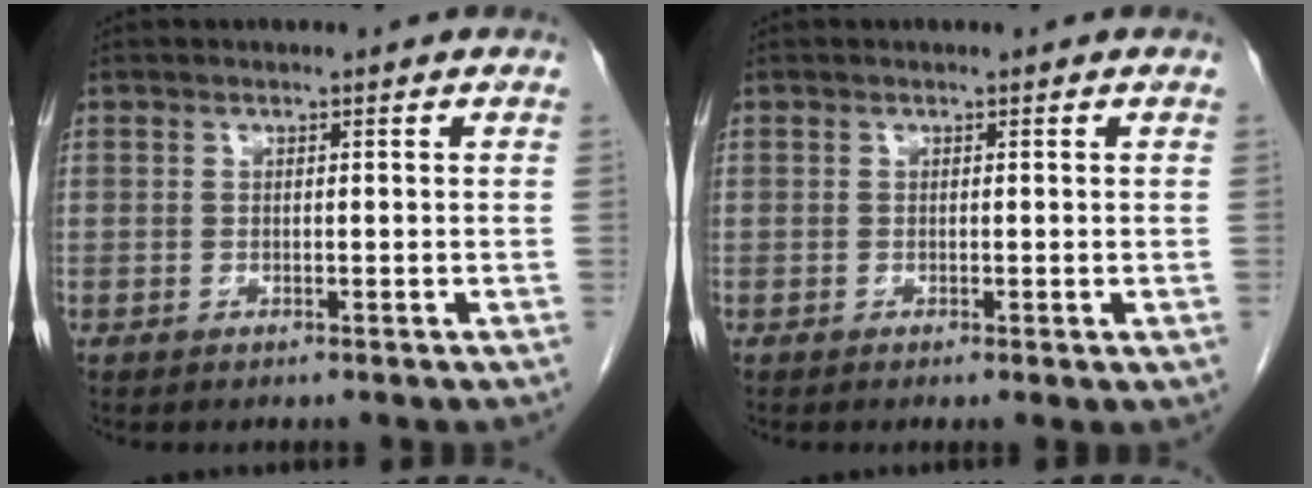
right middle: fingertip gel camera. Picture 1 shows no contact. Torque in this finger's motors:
{"motor_torque": [0.67, -0.57, 0.06, 0.01]}